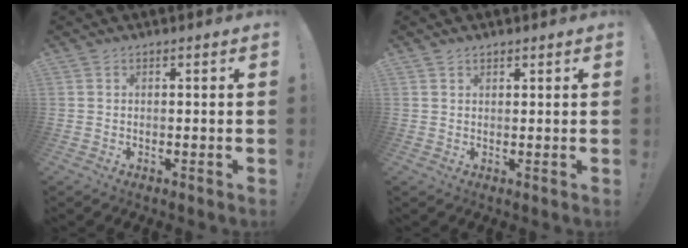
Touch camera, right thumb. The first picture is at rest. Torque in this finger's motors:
{"motor_torque": [-0.19, -0.25, 0.05, -0.01, 0.05]}